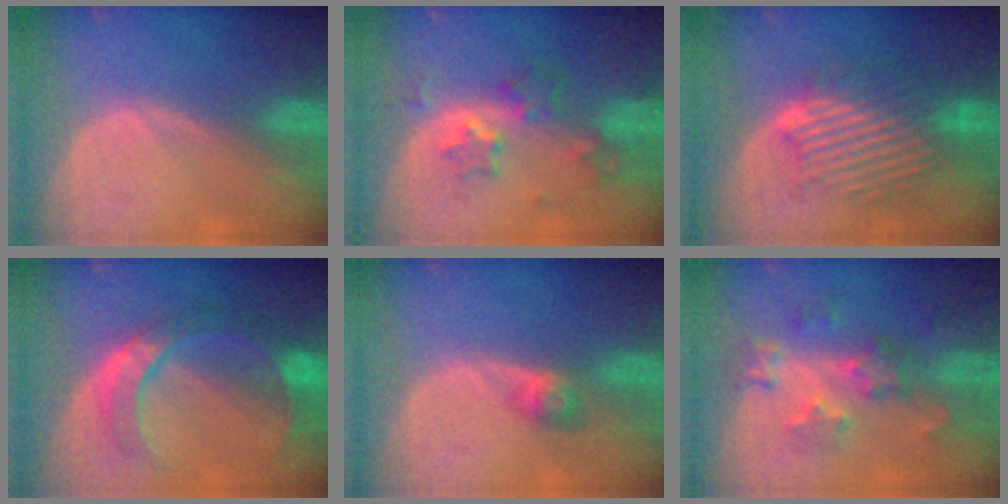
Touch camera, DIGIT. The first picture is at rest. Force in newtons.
{"total": 6.4, "press": 5.9, "slide": 2.7}
{"total": 8.9, "press": 8.6, "slide": 2.3}
{"total": 7.9, "press": 7.9, "slide": 0.3}
{"total": 2.8, "press": 2.6, "slide": 1.2}
{"total": 6.5, "press": 6.3, "slide": 1.8}